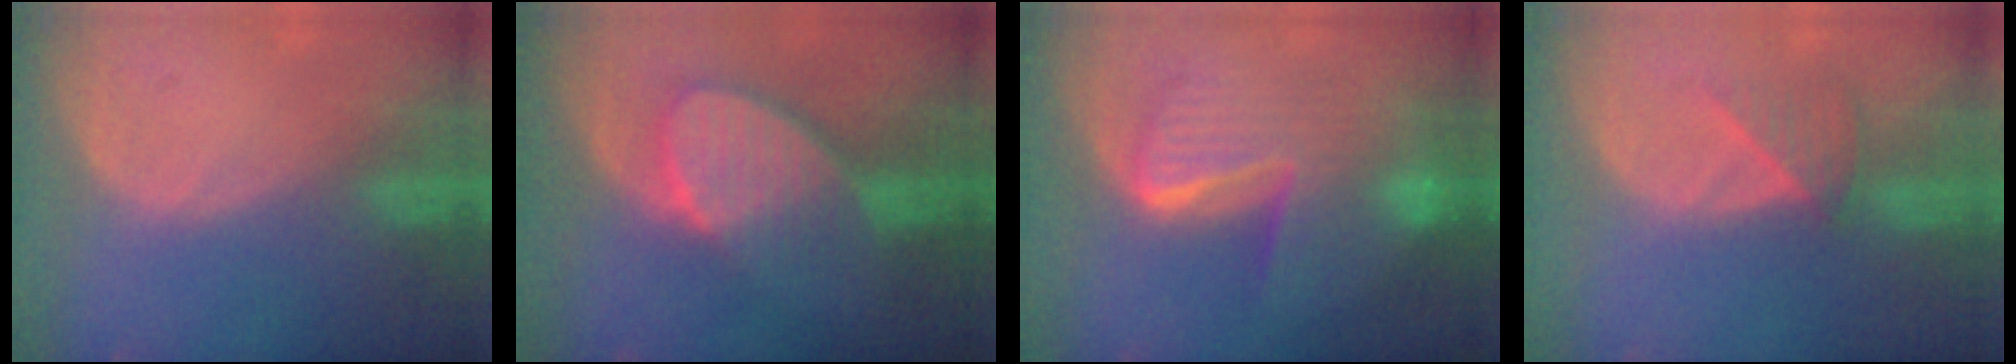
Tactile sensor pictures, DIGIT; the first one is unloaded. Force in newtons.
{"total": 8.8, "press": 8.0, "slide": 3.7}
{"total": 10.5, "press": 10.4, "slide": 0.9}
{"total": 3.5, "press": 3.5, "slide": 0.4}